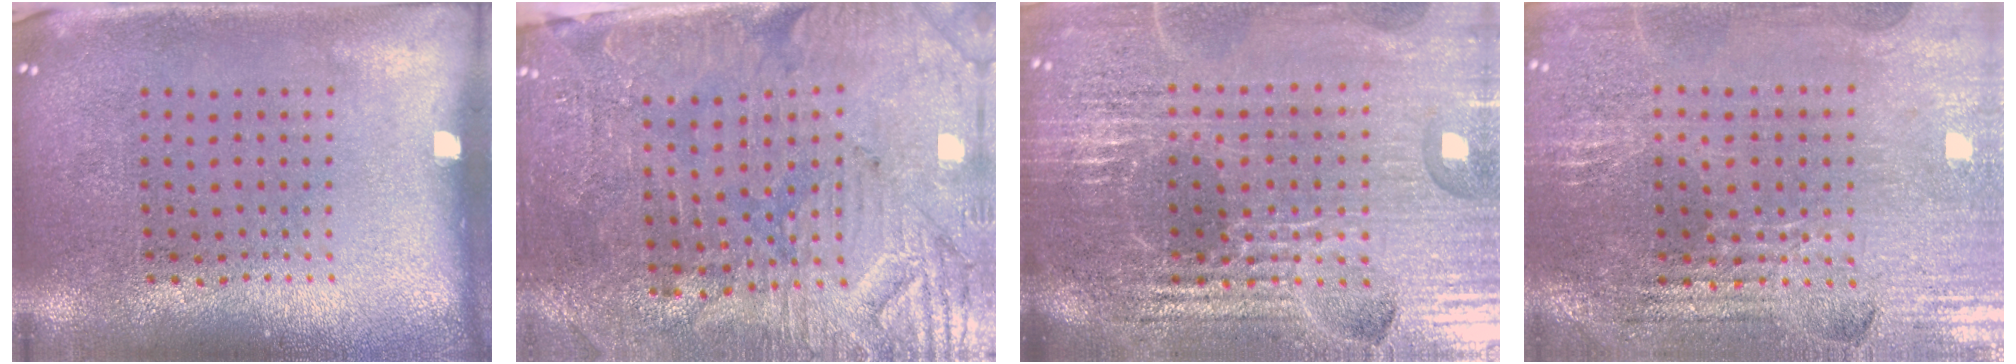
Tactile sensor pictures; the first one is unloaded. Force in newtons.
{"total": 3.8, "press": 3.5, "slide": 1.5}
{"total": 6.4, "press": 5.6, "slide": 3.0}
{"total": 2.9, "press": 2.8, "slide": 0.4}